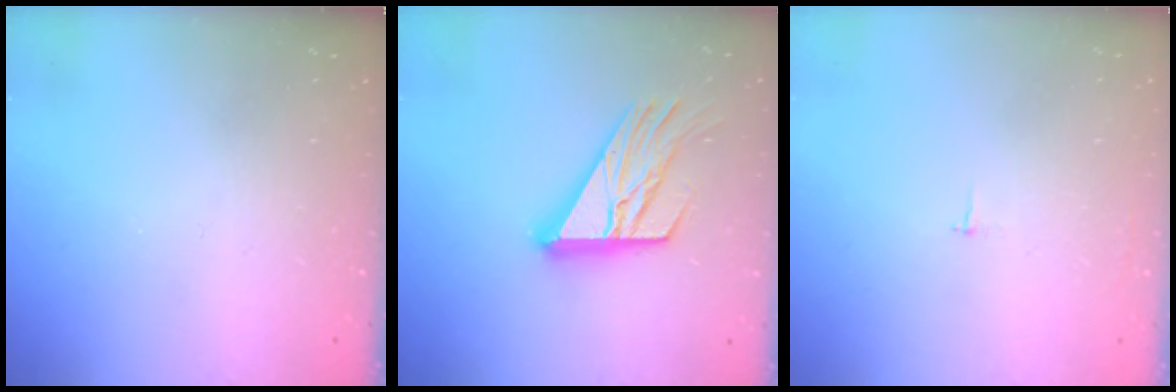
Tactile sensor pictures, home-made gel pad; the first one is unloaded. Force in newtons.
{"total": 17.2, "press": 17.1, "slide": 1.8}
{"total": 1.8, "press": 1.8, "slide": 0.1}